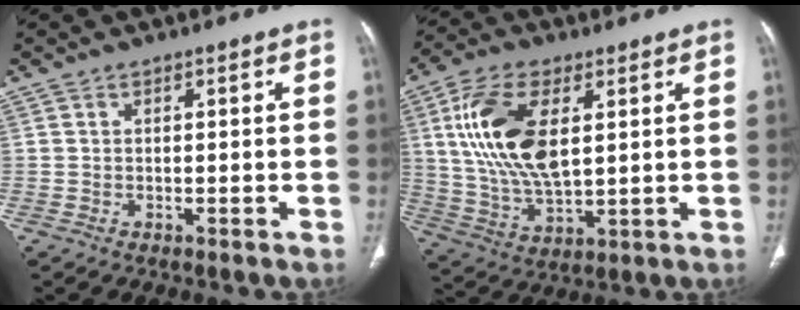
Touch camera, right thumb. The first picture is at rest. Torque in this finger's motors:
{"motor_torque": [0.46, 4.55, 1.61, 0.31, 0.63]}